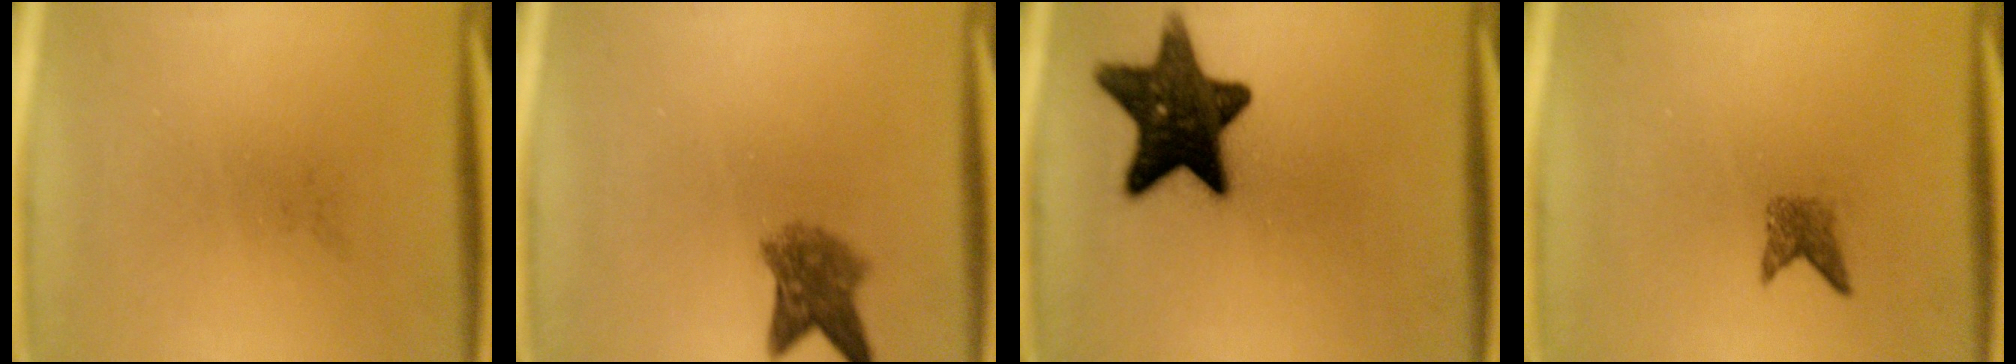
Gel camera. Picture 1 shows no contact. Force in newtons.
{"total": 4.9}
{"total": 15.0}
{"total": 1.9}